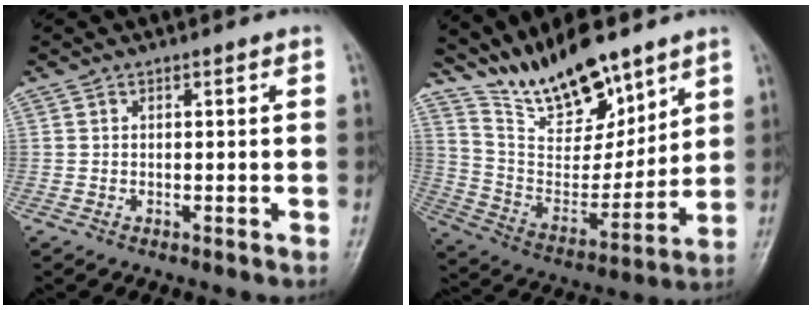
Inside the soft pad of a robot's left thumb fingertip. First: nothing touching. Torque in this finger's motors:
{"motor_torque": [0.48, 0.12, 1.38, -1.40, 0.07]}